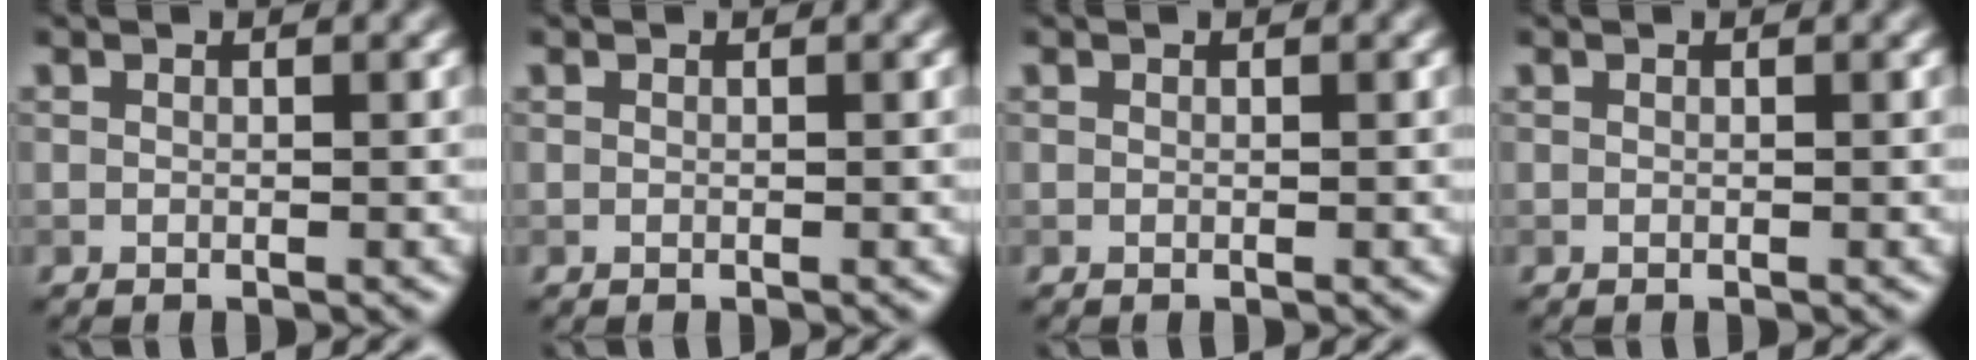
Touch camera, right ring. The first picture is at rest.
{"total": 0.0}
{"total": 0.0}
{"total": 0.0}